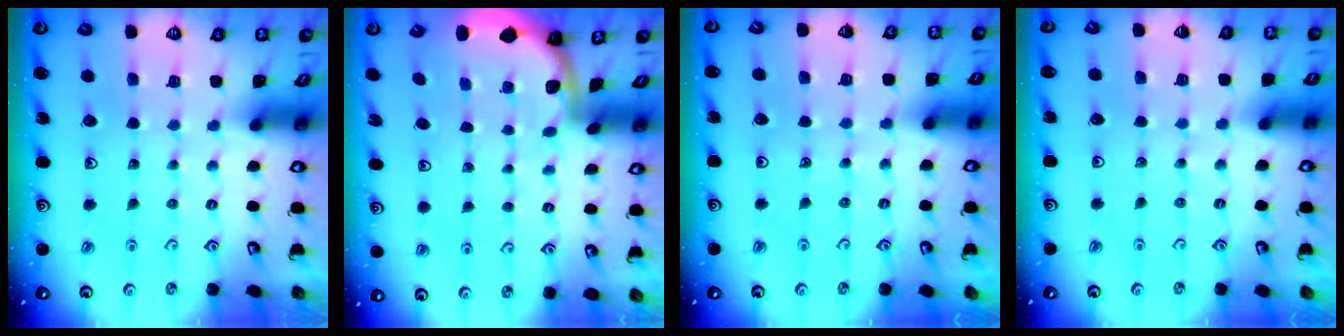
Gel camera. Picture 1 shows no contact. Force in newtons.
{"total": 1.4, "press": 1.4, "slide": 0.1}
{"total": 3.5, "press": 3.5, "slide": 0.4}
{"total": 2.1, "press": 2.1, "slide": 0.4}